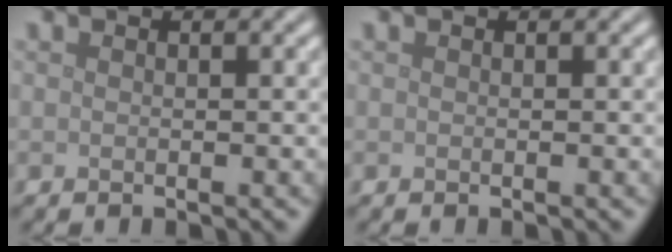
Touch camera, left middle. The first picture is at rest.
{"total": 0.0}